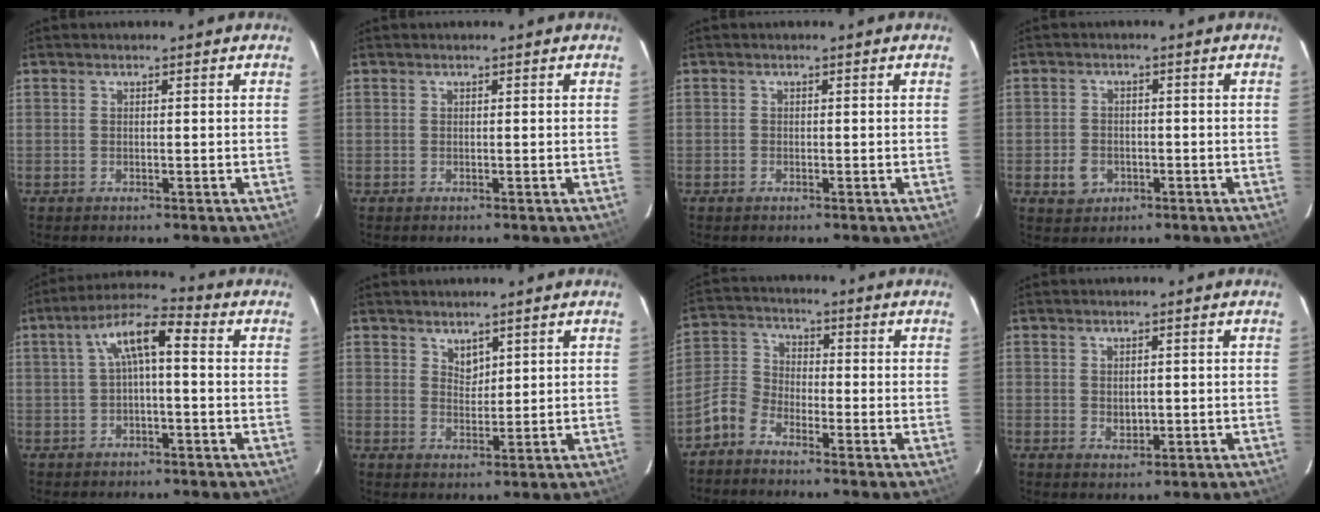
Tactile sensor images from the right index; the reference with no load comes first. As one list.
[{"total": 0.0}, {"total": 0.5, "force": [-0.4, 0.3, 0.1], "torque": [-0.001, 0.001, -0.007]}, {"total": 4.3, "force": [-1.6, 3.7, 1.7], "torque": [-0.043, 0.006, -0.018]}, {"total": 7.2, "force": [0.3, 2.2, 6.9], "torque": [-0.136, 0.026, 0.005]}, {"total": 2.5, "force": [2.0, 1.3, 0.8], "torque": [-0.009, 0.000, 0.037]}, {"total": 5.5, "force": [-4.0, 3.1, 2.1], "torque": [-0.053, 0.018, -0.093]}, {"total": 2.4, "force": [0.0, 1.8, 1.5], "torque": [-0.023, -0.002, 0.005]}]